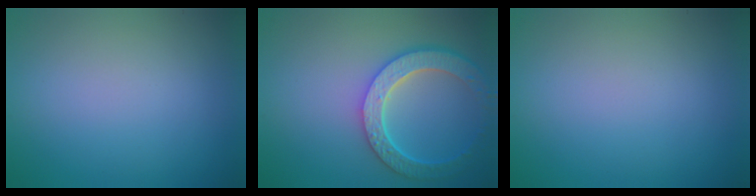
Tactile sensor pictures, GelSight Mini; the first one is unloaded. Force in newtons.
{"total": 5.9, "press": 4.7, "slide": 3.6}
{"total": 0.0}